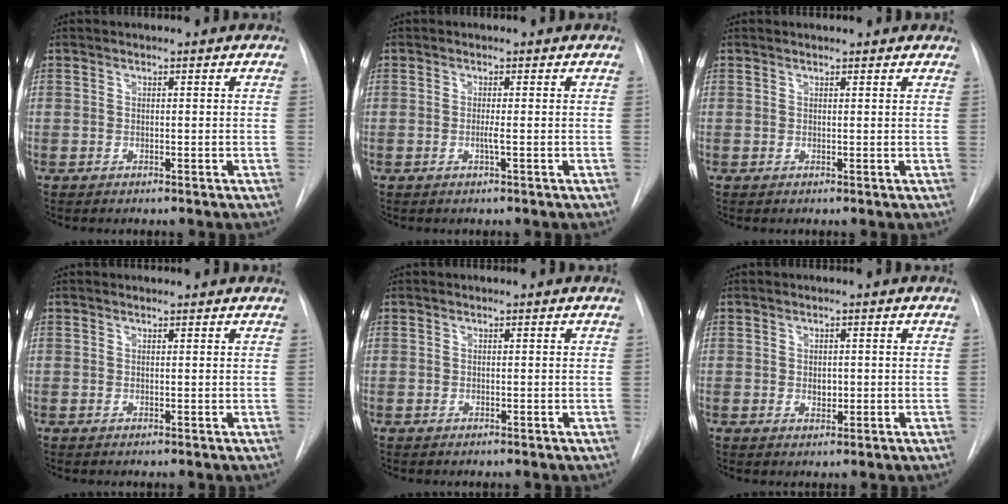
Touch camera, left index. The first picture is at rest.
{"total": 0.9, "force": [-0.1, -0.3, 0.8], "torque": [-0.014, -0.001, -0.005]}
{"total": 4.1, "force": [3.7, 1.2, 1.3], "torque": [-0.015, 0.019, 0.038]}
{"total": 1.7, "force": [1.7, 0.3, 0.3], "torque": [-0.012, 0.013, 0.023]}
{"total": 0.0}
{"total": 1.4, "force": [0.1, 1.0, 1.0], "torque": [-0.015, -0.002, 0.005]}